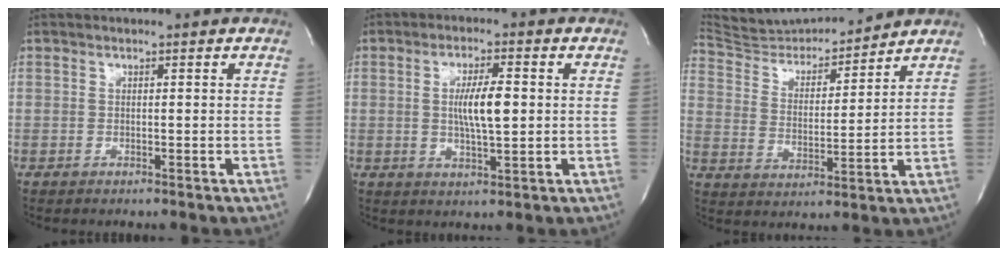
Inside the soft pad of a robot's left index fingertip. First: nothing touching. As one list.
[{"total": 6.5, "force": [0.4, 1.1, 6.4], "torque": [-0.116, 0.000, 0.006]}, {"total": 13.9, "force": [13.6, 1.7, 2.5], "torque": [-0.047, 0.003, 0.235]}]